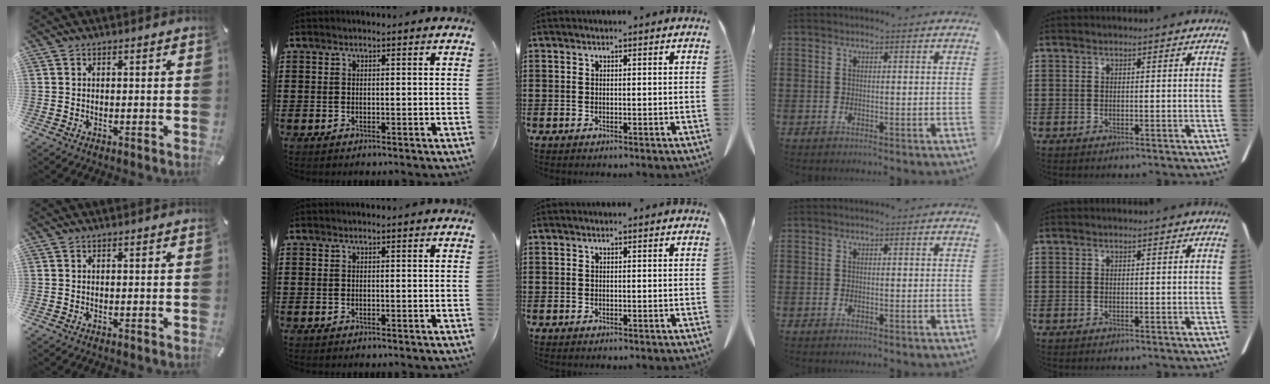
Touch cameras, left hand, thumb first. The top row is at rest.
{}